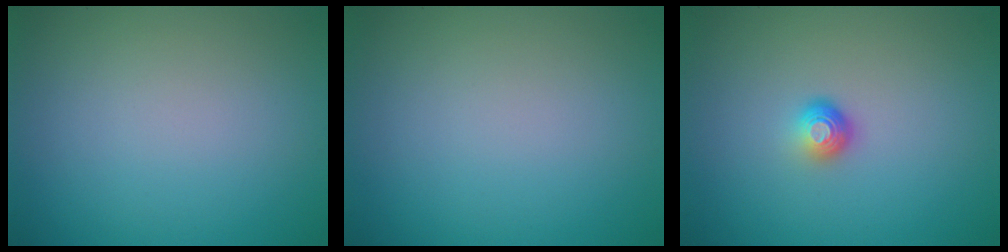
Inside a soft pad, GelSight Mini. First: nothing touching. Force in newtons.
{"total": 0.0}
{"total": 1.7, "press": 1.1, "slide": 1.3}